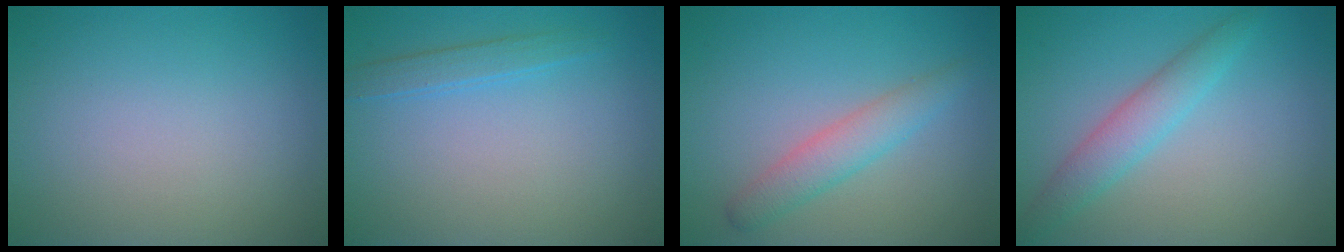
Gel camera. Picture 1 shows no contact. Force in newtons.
{"total": 1.5, "press": 1.5, "slide": 0.0}
{"total": 2.7, "press": 2.7, "slide": 0.0}
{"total": 3.0, "press": 3.0, "slide": 0.1}